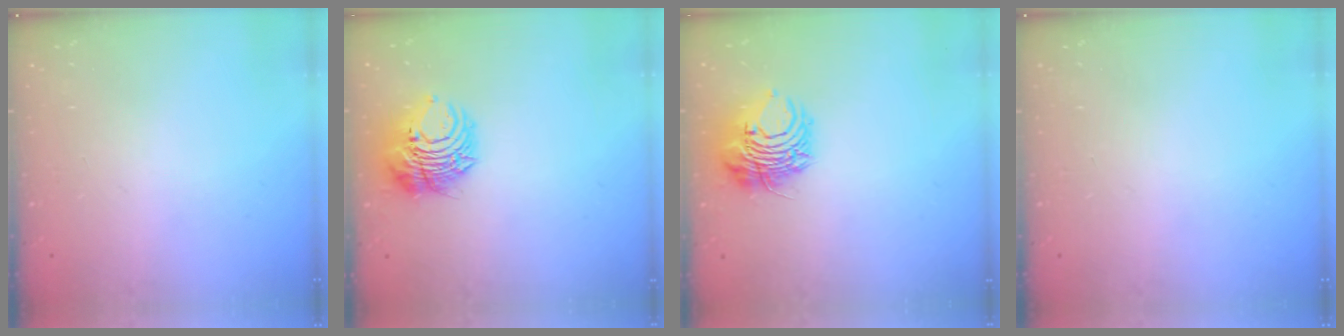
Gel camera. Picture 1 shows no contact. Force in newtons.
{"total": 9.3, "press": 9.2, "slide": 1.1}
{"total": 10.5, "press": 10.5, "slide": 1.4}
{"total": 0.0}